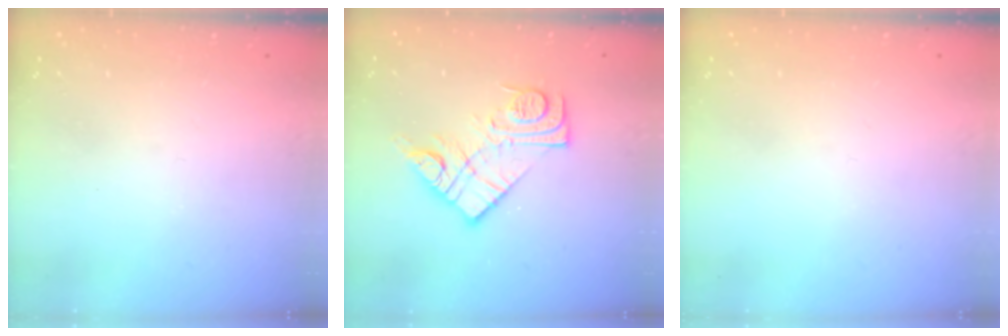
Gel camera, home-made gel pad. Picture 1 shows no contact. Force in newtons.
{"total": 13.8, "press": 13.7, "slide": 0.8}
{"total": 0.0}